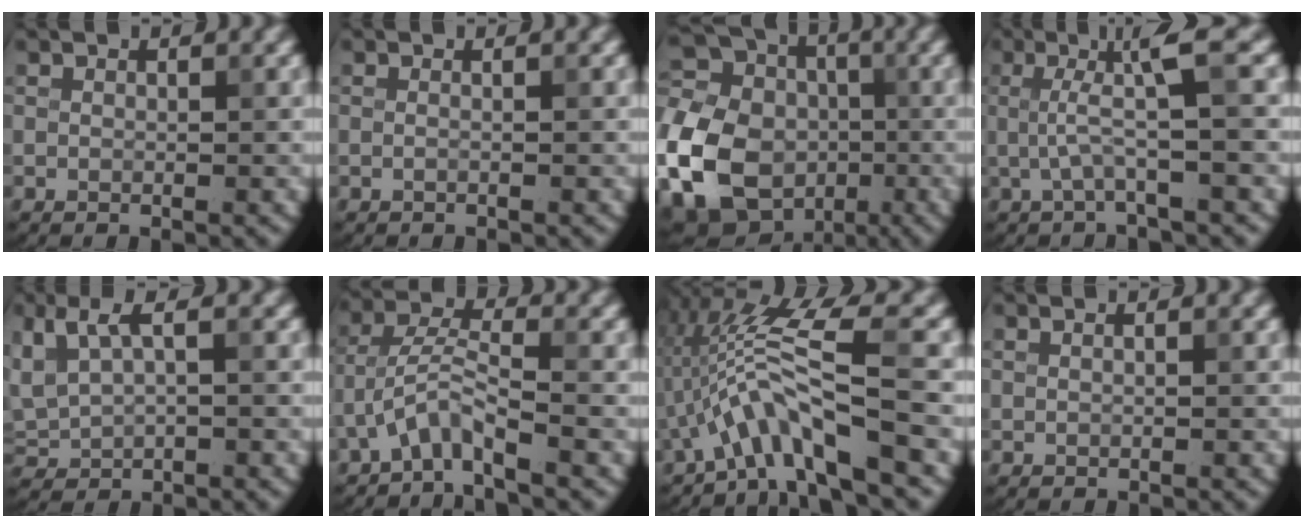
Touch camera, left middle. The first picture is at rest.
{"total": 1.2, "force": [0.2, 0.5, 1.0], "torque": [-0.009, -0.014, -0.013]}
{"total": 16.0, "force": [-5.1, 12.6, 8.5], "torque": [-0.221, -0.015, -0.101]}
{"total": 4.2, "force": [0.6, 0.4, 4.2], "torque": [-0.082, 0.007, 0.011]}
{"total": 3.8, "force": [1.6, 1.9, 2.8], "torque": [-0.072, 0.006, 0.036]}
{"total": 3.3, "force": [-2.4, 0.4, 2.2], "torque": [-0.051, 0.013, -0.054]}
{"total": 7.5, "force": [-2.7, 1.3, 6.9], "torque": [-0.129, 0.018, -0.051]}
{"total": 1.0, "force": [0.5, 0.5, 0.7], "torque": [-0.005, -0.003, -0.002]}